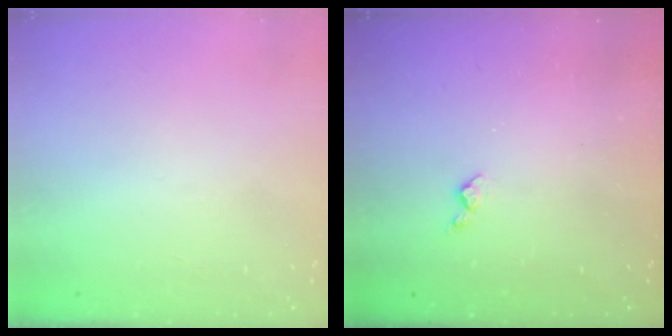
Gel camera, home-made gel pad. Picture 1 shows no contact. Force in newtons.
{"total": 4.6, "press": 4.5, "slide": 0.7}